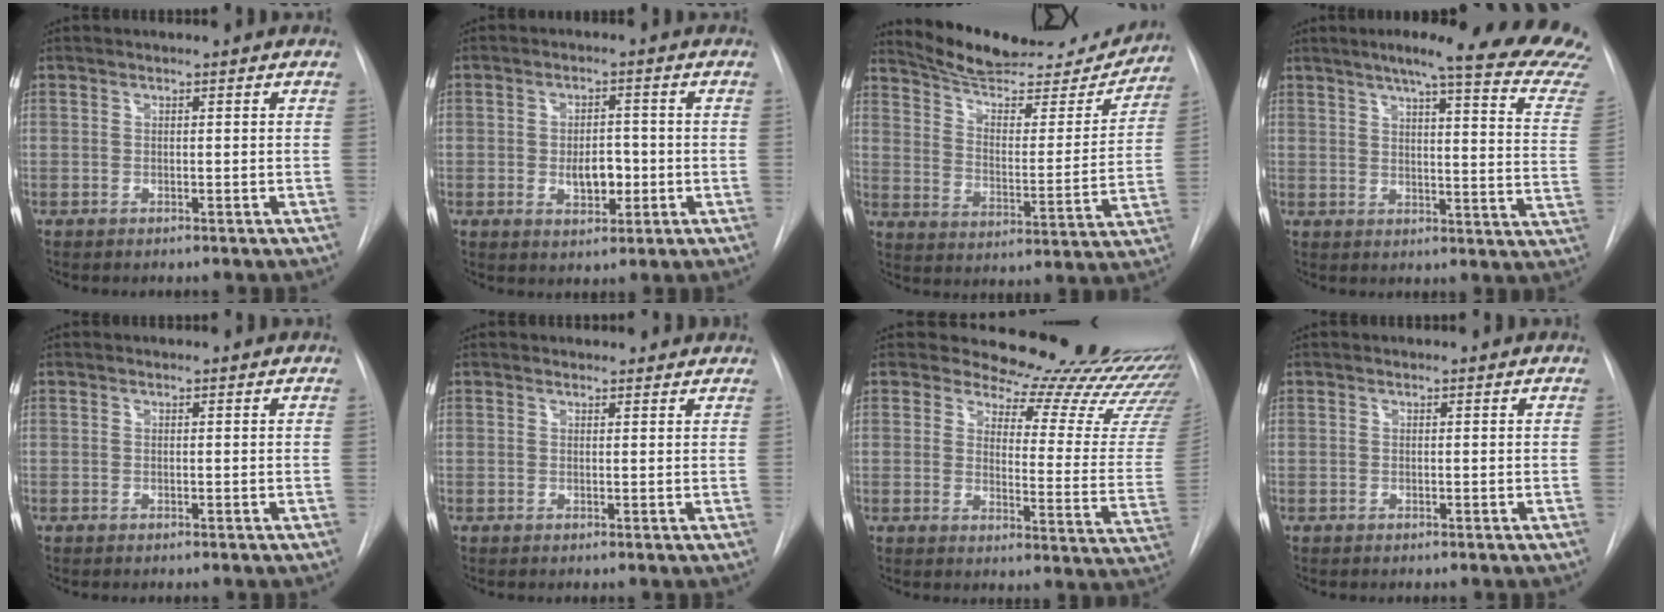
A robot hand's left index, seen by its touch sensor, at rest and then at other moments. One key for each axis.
{"total": 4.9, "fx": -1.6, "fy": 2.7, "fz": 3.8, "tx": -0.053, "ty": -0.003, "tz": -0.020}
{"total": 20.6, "fx": 19.1, "fy": 4.5, "fz": 6.1, "tx": -0.084, "ty": -0.037, "tz": 0.264}
{"total": 25.0, "fx": 21.9, "fy": 0.7, "fz": 12.0, "tx": -0.150, "ty": -0.092, "tz": 0.242}
{"total": 0.0}
{"total": 2.8, "fx": 2.5, "fy": 1.2, "fz": 0.3, "tx": 0.002, "ty": 0.005, "tz": 0.018}
{"total": 24.1, "fx": 22.6, "fy": 4.6, "fz": 6.8, "tx": -0.070, "ty": -0.152, "tz": 0.236}
{"total": 0.0}